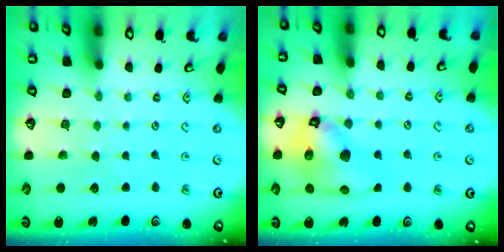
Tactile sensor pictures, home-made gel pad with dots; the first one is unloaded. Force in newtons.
{"total": 14.9, "press": 14.7, "slide": 2.4}